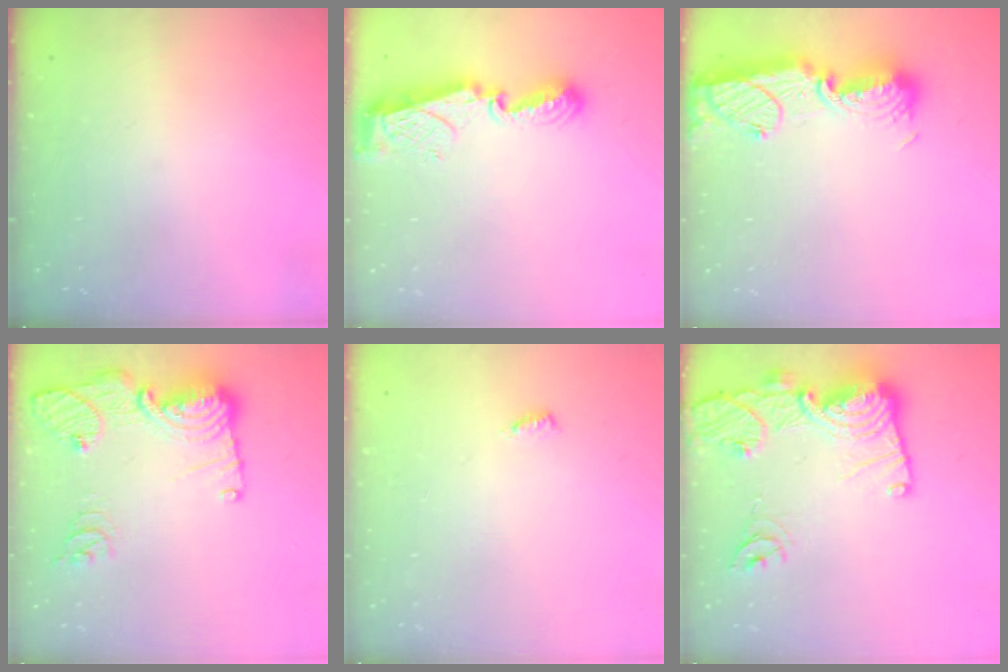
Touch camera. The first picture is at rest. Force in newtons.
{"total": 8.1, "press": 8.1, "slide": 0.9}
{"total": 12.9, "press": 12.8, "slide": 1.2}
{"total": 16.2, "press": 16.2, "slide": 1.7}
{"total": 3.4, "press": 3.4, "slide": 0.3}
{"total": 18.6, "press": 18.6, "slide": 1.6}